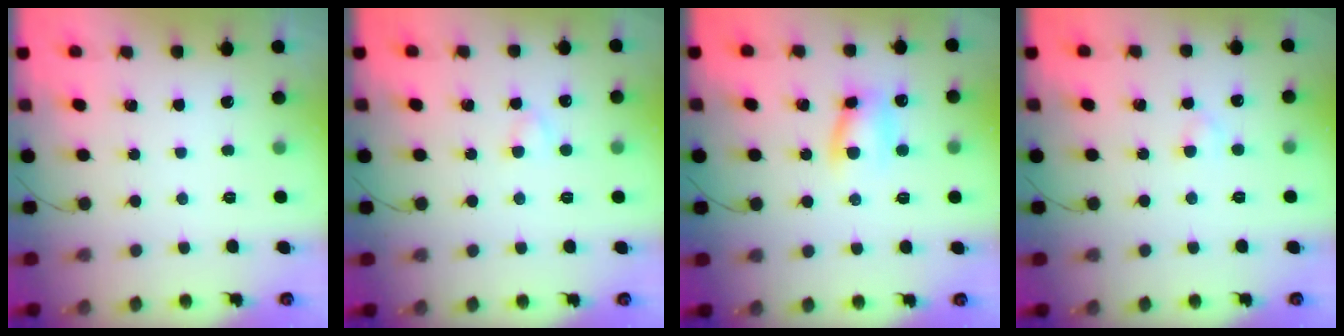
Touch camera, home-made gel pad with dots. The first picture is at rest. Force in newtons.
{"total": 2.1, "press": 1.9, "slide": 0.9}
{"total": 8.1, "press": 8.1, "slide": 0.6}
{"total": 2.4, "press": 2.2, "slide": 1.0}